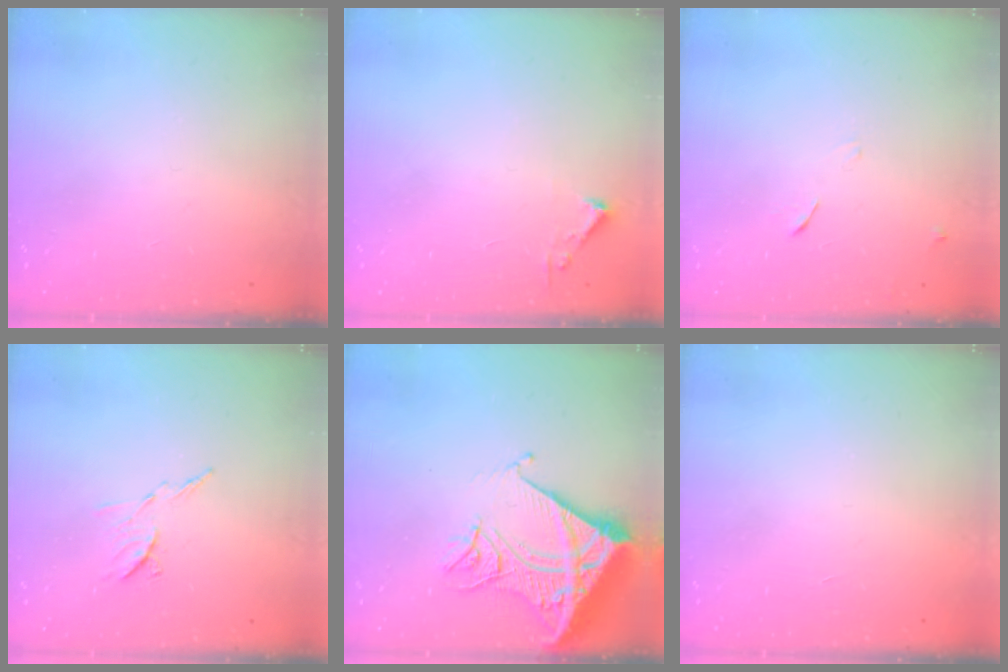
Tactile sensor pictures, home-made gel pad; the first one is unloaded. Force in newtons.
{"total": 2.4, "press": 2.4, "slide": 0.3}
{"total": 6.2, "press": 6.2, "slide": 0.6}
{"total": 6.8, "press": 6.8, "slide": 0.5}
{"total": 16.2, "press": 16.1, "slide": 2.1}
{"total": 1.5, "press": 1.5, "slide": 0.1}